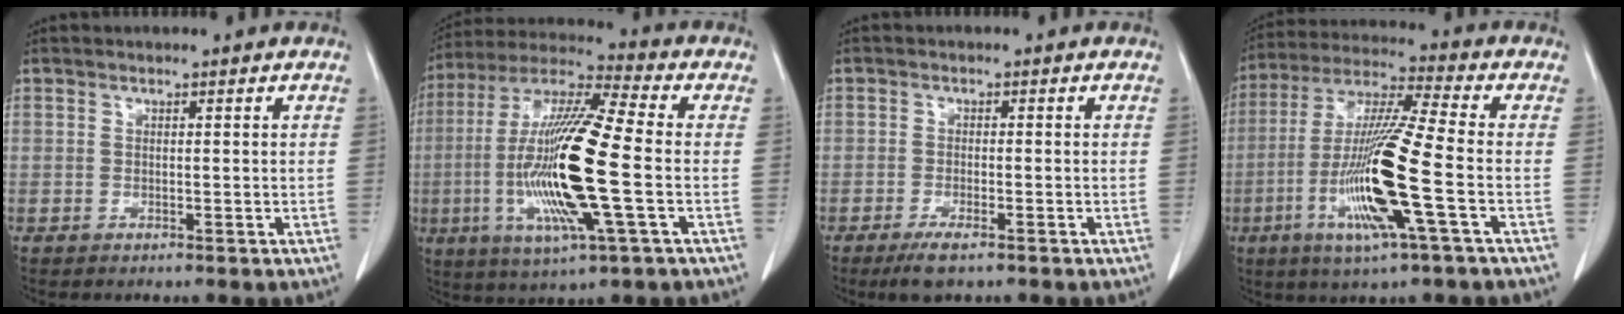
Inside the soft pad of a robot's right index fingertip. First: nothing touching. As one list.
[{"total": 19.4, "force": [-3.2, 1.4, 19.1], "torque": [-0.392, -0.011, -0.063]}, {"total": 3.8, "force": [-2.6, 0.5, 2.7], "torque": [-0.055, -0.009, -0.047]}, {"total": 16.0, "force": [-4.5, -0.3, 15.3], "torque": [-0.312, -0.015, -0.091]}]